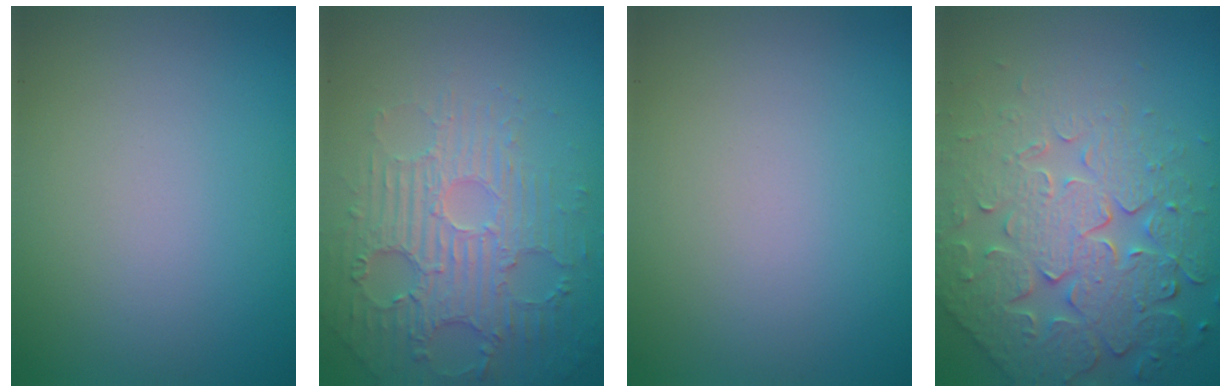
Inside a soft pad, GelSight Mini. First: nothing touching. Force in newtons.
{"total": 4.2, "press": 3.7, "slide": 1.9}
{"total": 0.0}
{"total": 7.7, "press": 6.0, "slide": 4.7}